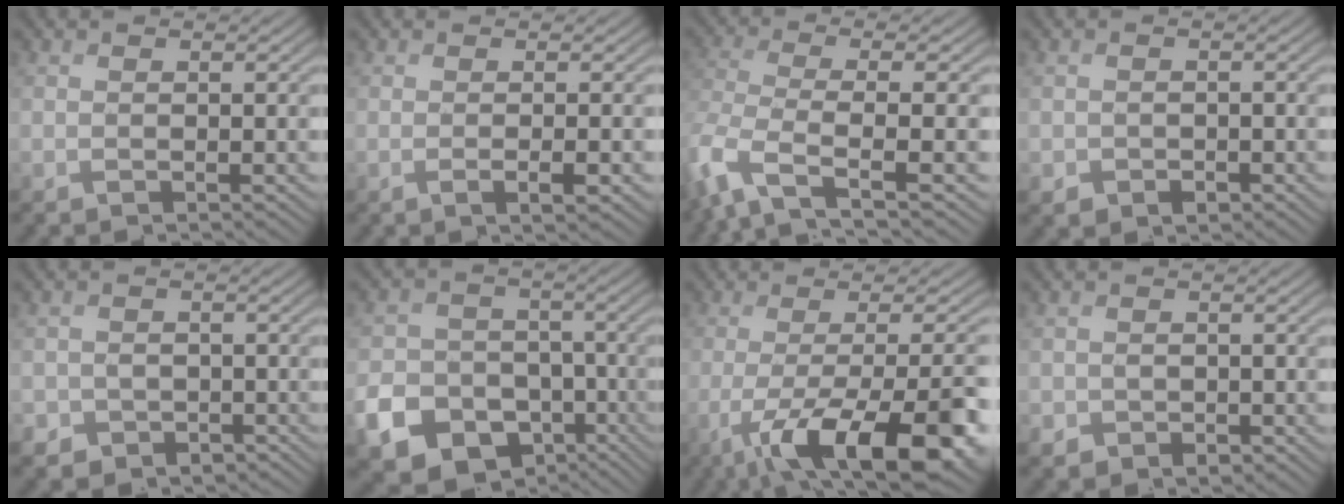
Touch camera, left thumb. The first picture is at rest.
{"total": 2.7, "force": [-0.5, 0.6, 2.5], "torque": [-0.042, 0.000, -0.009]}
{"total": 7.9, "force": [-4.0, 2.6, 6.3], "torque": [-0.156, -0.018, -0.086]}
{"total": 2.2, "force": [-0.9, 1.9, 0.7], "torque": [-0.011, -0.011, -0.017]}
{"total": 4.0, "force": [-2.0, 3.3, 0.9], "torque": [-0.013, -0.003, -0.040]}
{"total": 12.2, "force": [-6.1, 9.1, 5.4], "torque": [-0.140, -0.034, -0.112]}
{"total": 16.3, "force": [-6.7, 5.5, 13.8], "torque": [-0.214, -0.024, -0.094]}
{"total": 2.7, "force": [-1.0, 2.4, 0.9], "torque": [-0.021, -0.012, -0.018]}